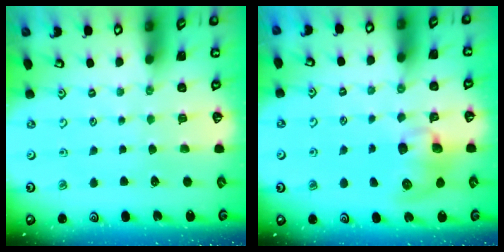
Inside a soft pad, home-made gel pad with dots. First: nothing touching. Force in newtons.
{"total": 9.2, "press": 9.1, "slide": 1.1}